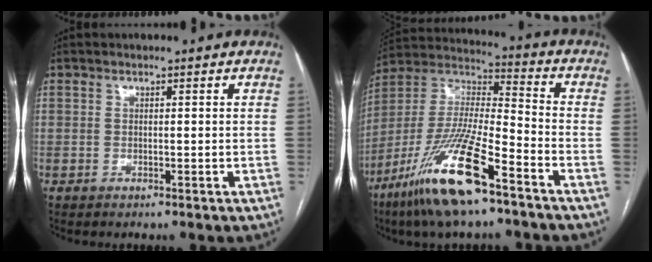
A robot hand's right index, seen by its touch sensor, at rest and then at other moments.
{"total": 18.5, "force": [-11.1, 2.9, 14.6], "torque": [-0.326, -0.034, -0.210]}